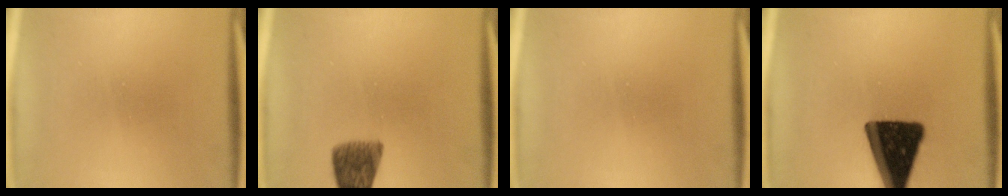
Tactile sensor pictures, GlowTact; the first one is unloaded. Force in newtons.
{"total": 6.7}
{"total": 0.0}
{"total": 17.7}